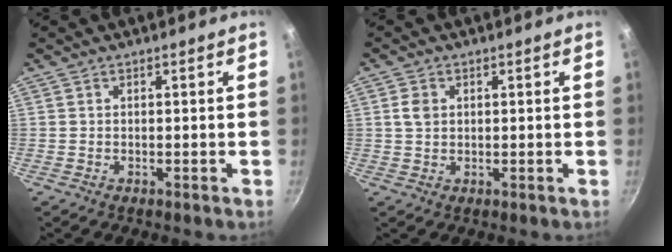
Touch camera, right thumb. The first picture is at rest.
{"total": 2.7, "force": [0.6, 2.1, 1.6], "torque": [-0.027, 0.001, 0.011]}